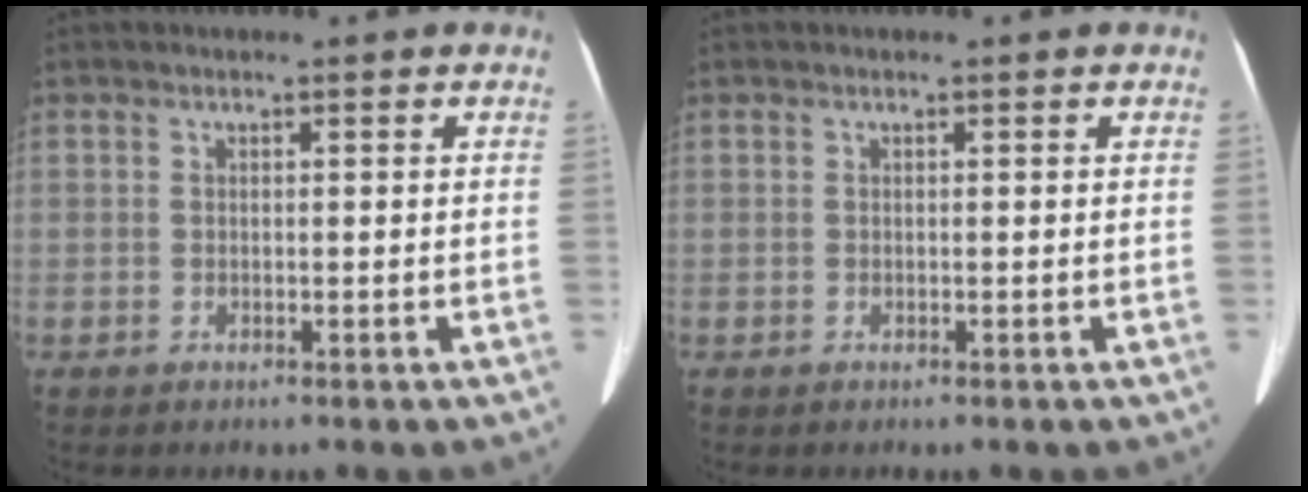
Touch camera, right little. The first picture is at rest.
{"total": 0.0}